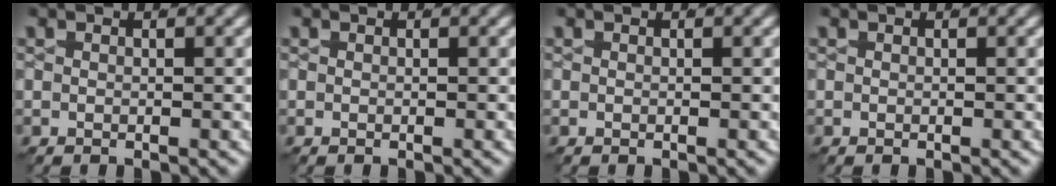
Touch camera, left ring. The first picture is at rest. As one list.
[{"total": 0.0}, {"total": 0.0}, {"total": 0.0}]